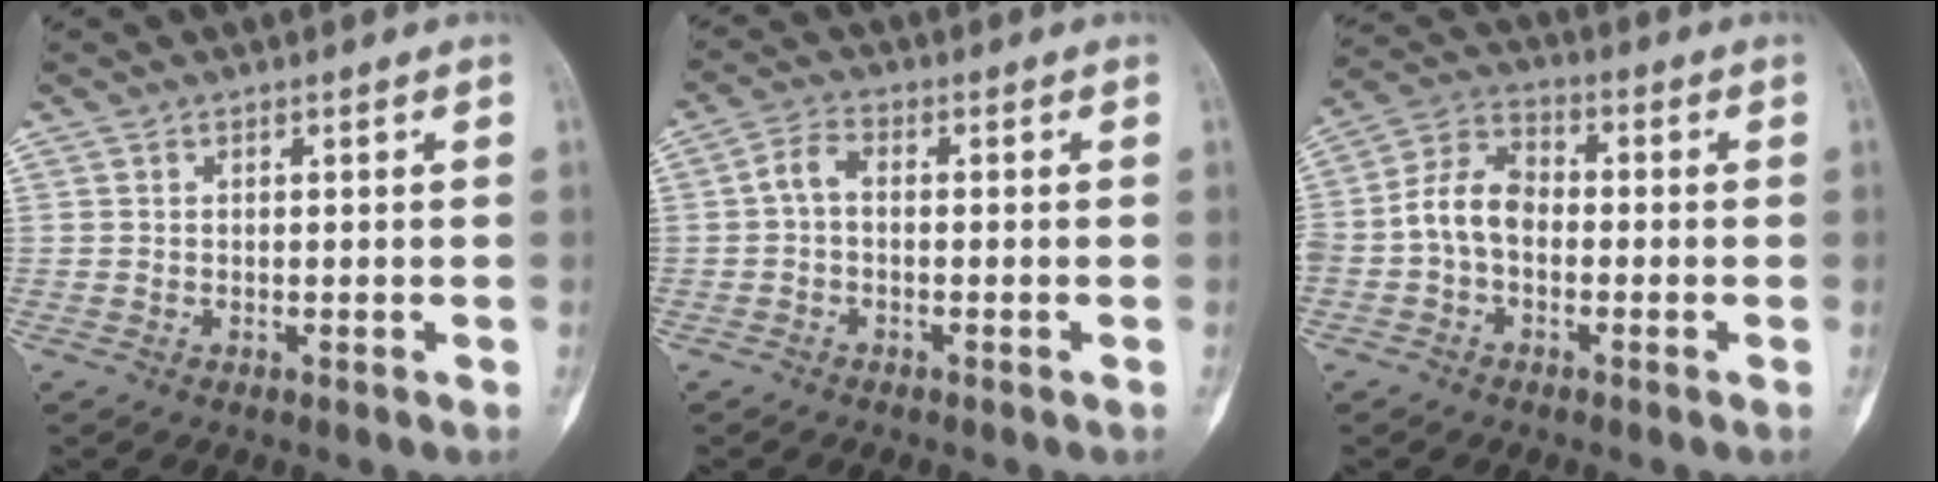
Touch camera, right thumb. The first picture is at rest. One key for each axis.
{"total": 3.3, "fx": -0.4, "fy": 1.8, "fz": 2.7, "tx": -0.053, "ty": 0.013, "tz": -0.015}
{"total": 9.0, "fx": -1.5, "fy": 6.2, "fz": 6.3, "tx": -0.110, "ty": 0.036, "tz": -0.044}